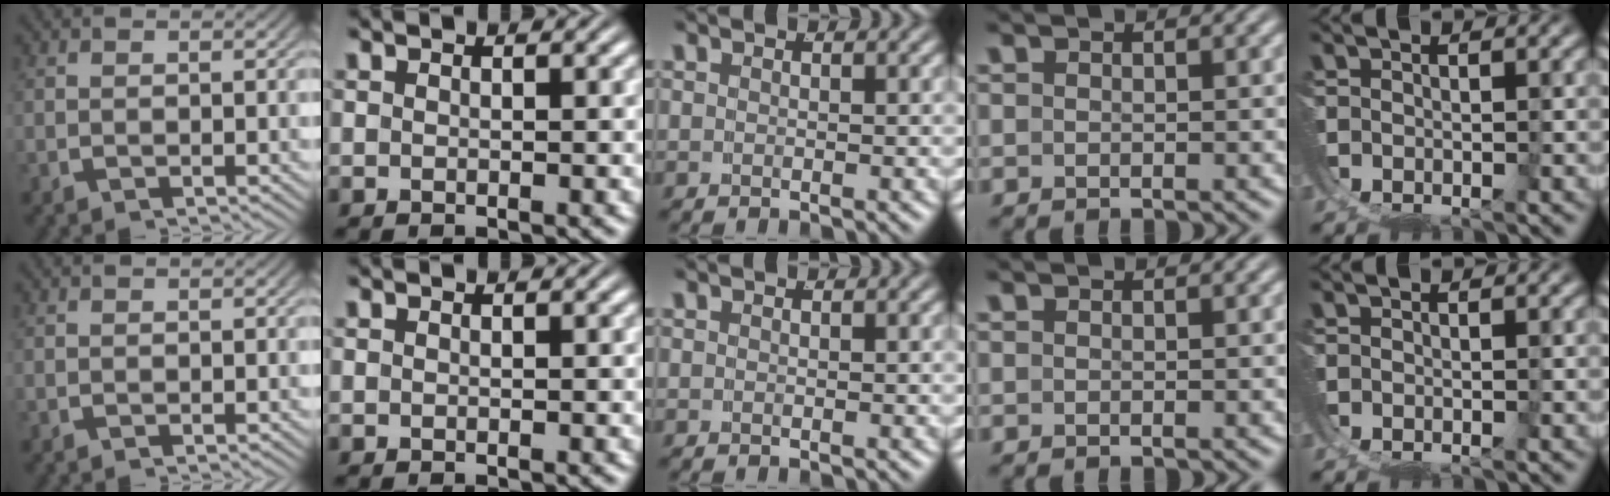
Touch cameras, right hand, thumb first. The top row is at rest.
{}